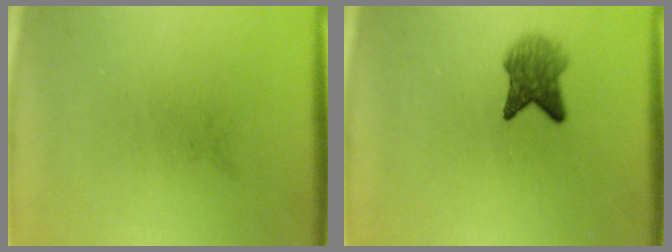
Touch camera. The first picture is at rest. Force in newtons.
{"total": 4.2}